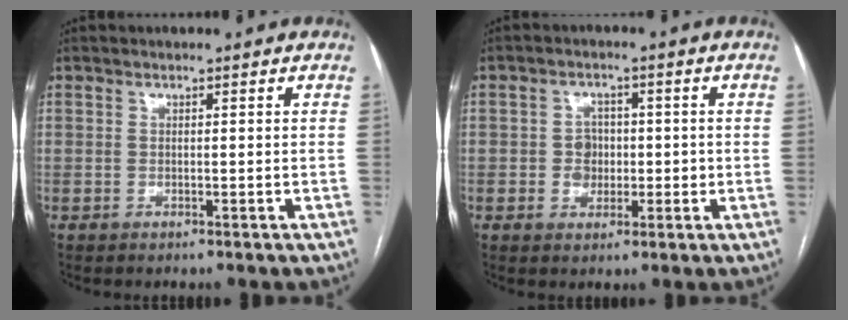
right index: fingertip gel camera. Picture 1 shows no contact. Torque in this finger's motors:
{"motor_torque": [0.63, 0.14, 0.03, 0.03]}